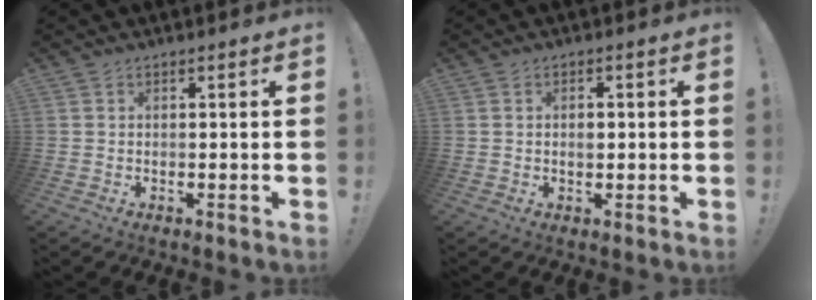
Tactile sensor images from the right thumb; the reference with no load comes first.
{"total": 1.8, "force": [-0.1, 1.3, 1.3], "torque": [-0.011, 0.002, -0.005]}